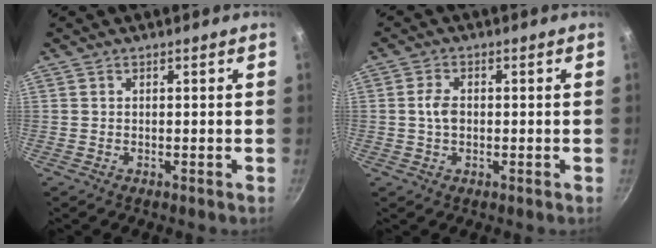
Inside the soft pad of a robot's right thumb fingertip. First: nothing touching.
{"total": 3.5, "force": [0.0, 2.4, 2.6], "torque": [-0.046, 0.008, -0.004]}